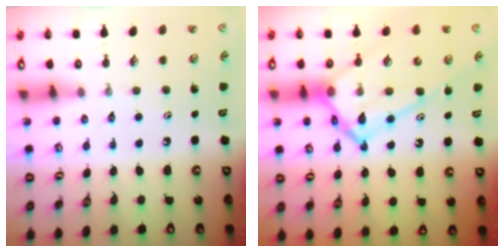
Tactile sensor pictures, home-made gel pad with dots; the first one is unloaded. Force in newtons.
{"total": 18.9, "press": 18.8, "slide": 2.2}